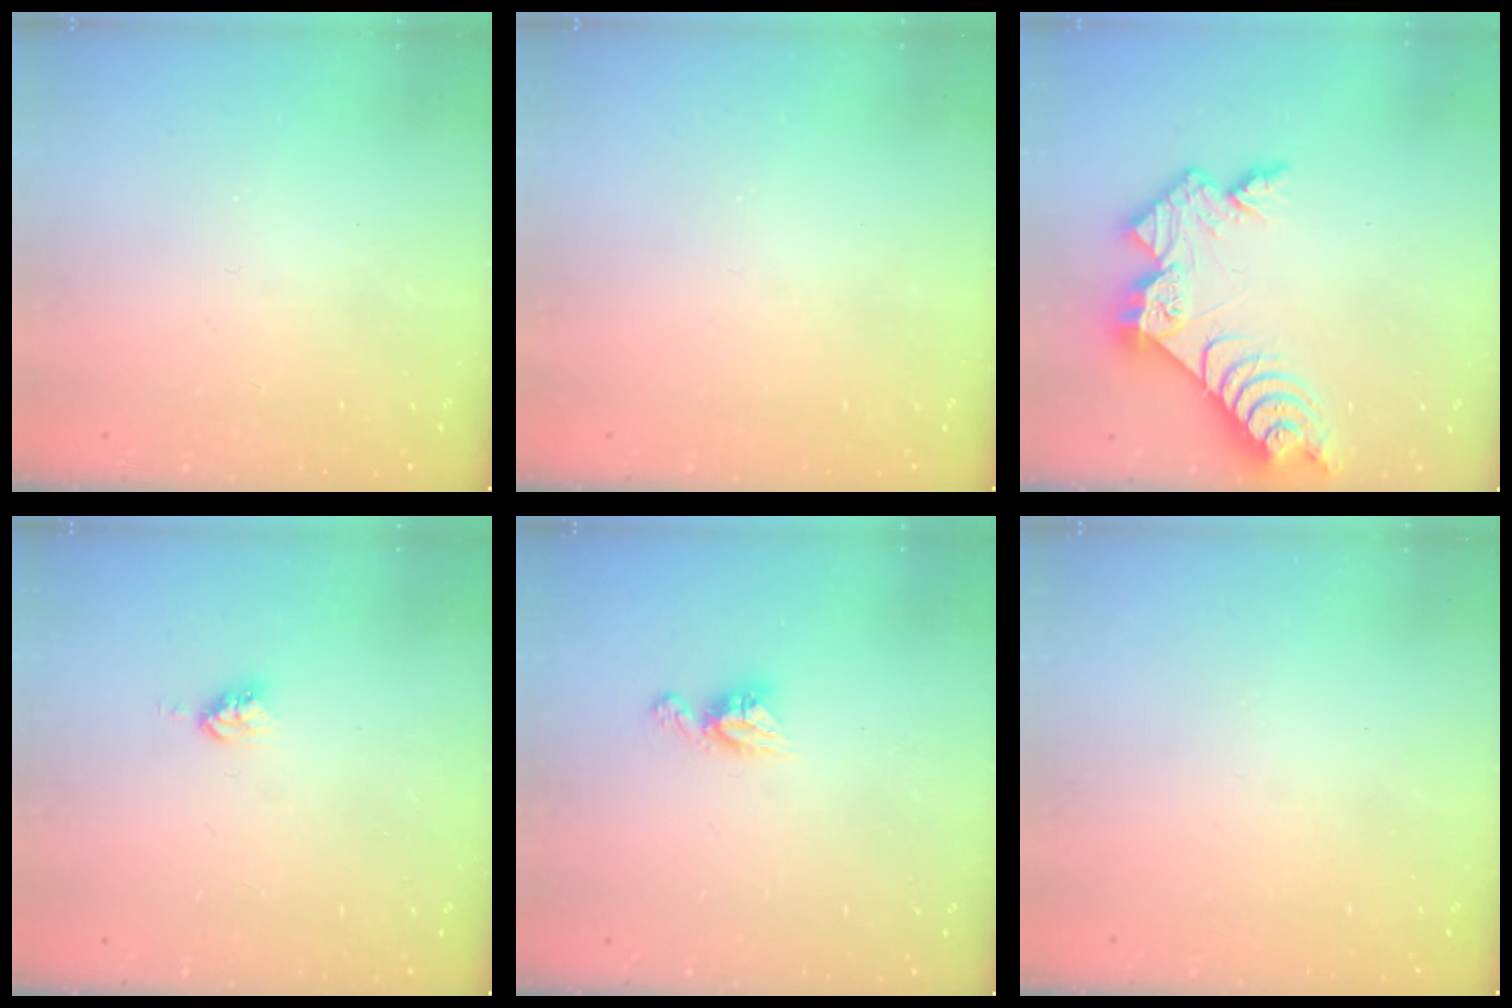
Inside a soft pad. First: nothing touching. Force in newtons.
{"total": 0.0}
{"total": 11.2, "press": 11.2, "slide": 0.8}
{"total": 3.7, "press": 3.7, "slide": 0.5}
{"total": 6.7, "press": 6.7, "slide": 0.4}
{"total": 0.0}